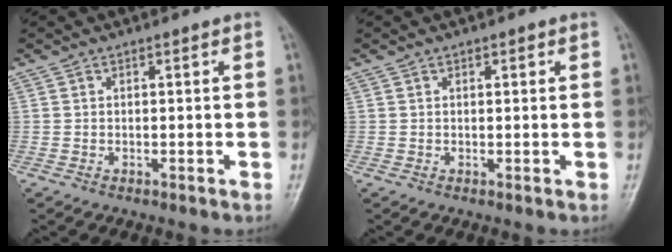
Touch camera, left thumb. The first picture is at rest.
{"total": 1.0, "force": [0.5, 0.5, 0.7], "torque": [-0.007, 0.001, 0.005]}